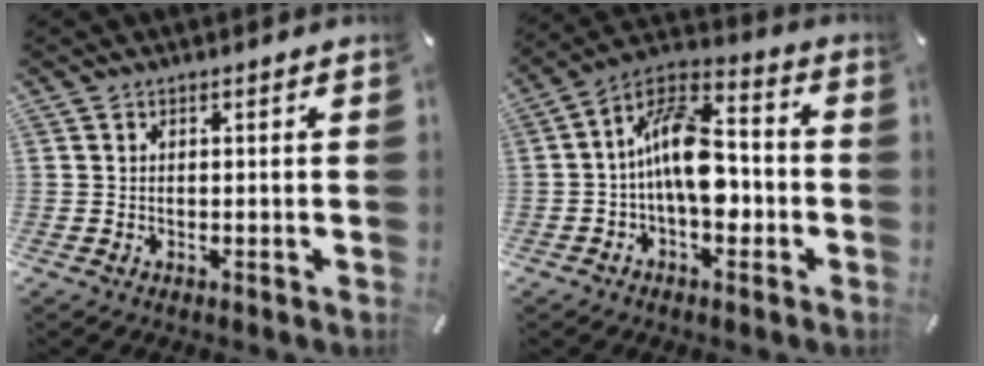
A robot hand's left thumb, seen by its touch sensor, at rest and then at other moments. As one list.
[{"total": 14.6, "force": [-1.8, 8.4, 11.8], "torque": [-0.227, 0.007, -0.032]}]